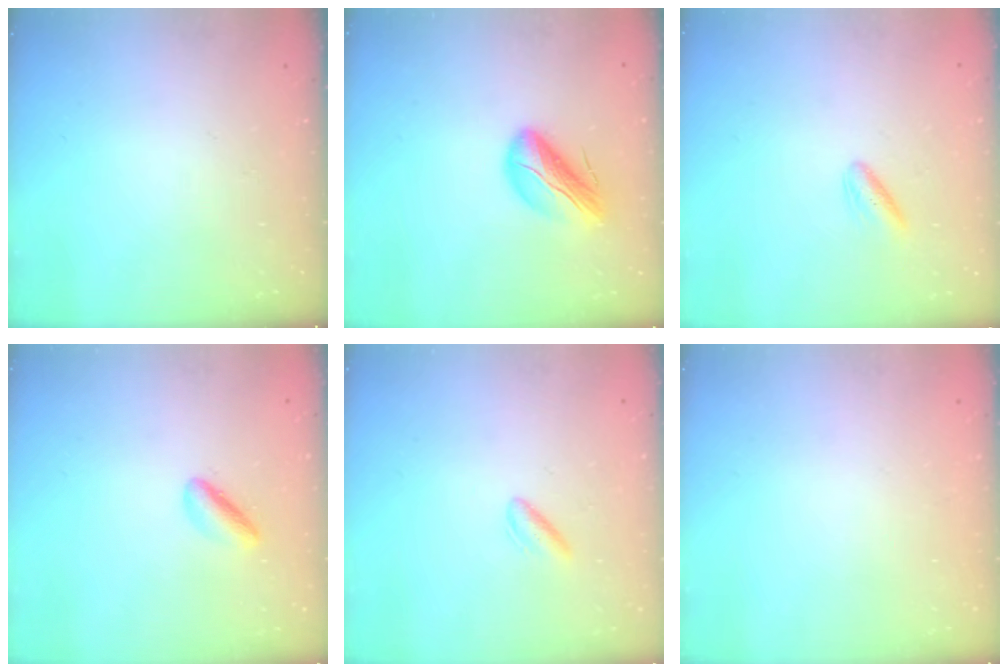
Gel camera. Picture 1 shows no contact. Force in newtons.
{"total": 12.2, "press": 11.8, "slide": 3.1}
{"total": 2.8, "press": 2.4, "slide": 1.4}
{"total": 3.0, "press": 3.0, "slide": 0.4}
{"total": 2.6, "press": 2.3, "slide": 1.4}
{"total": 2.2, "press": 2.2, "slide": 0.1}